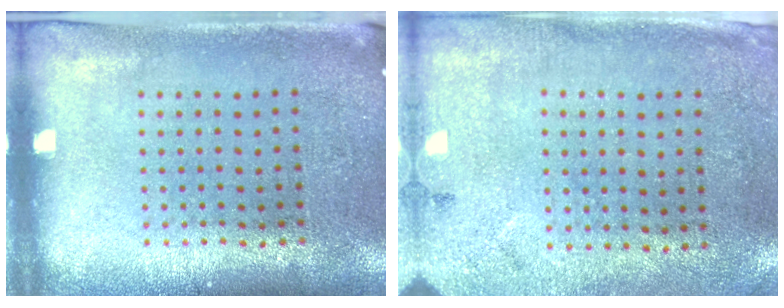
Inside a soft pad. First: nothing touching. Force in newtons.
{"total": 2.7, "press": 2.2, "slide": 1.6}